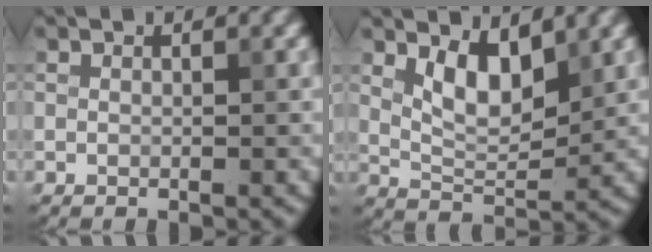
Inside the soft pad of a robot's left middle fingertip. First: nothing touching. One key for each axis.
{"total": 4.2, "fx": 2.0, "fy": 1.7, "fz": 3.3, "tx": -0.063, "ty": -0.006, "tz": 0.038}